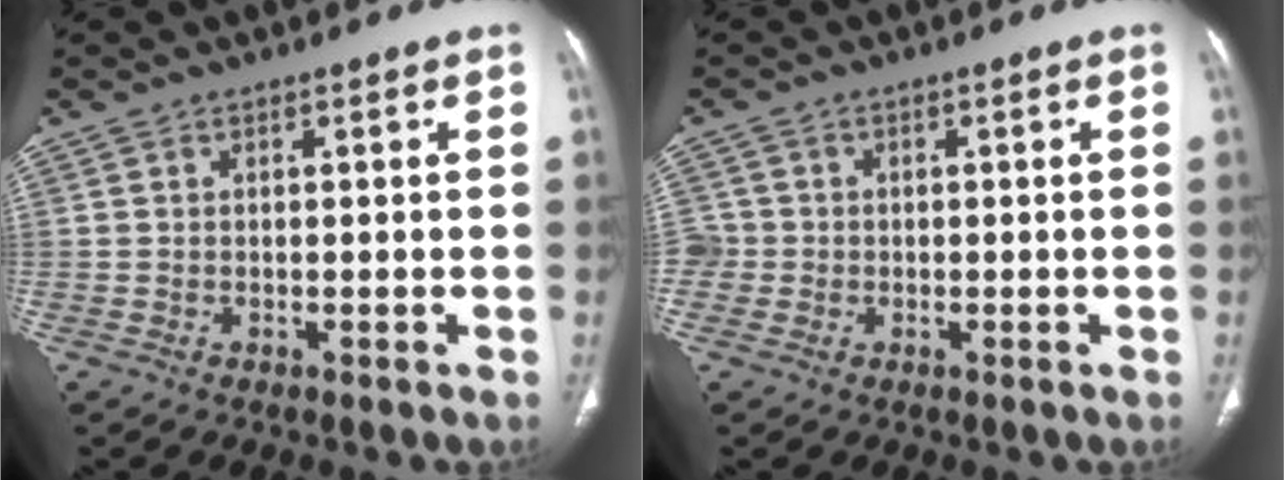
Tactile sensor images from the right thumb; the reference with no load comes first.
{"total": 3.3, "force": [-0.4, 3.3, 0.4], "torque": [0.008, 0.010, -0.010]}